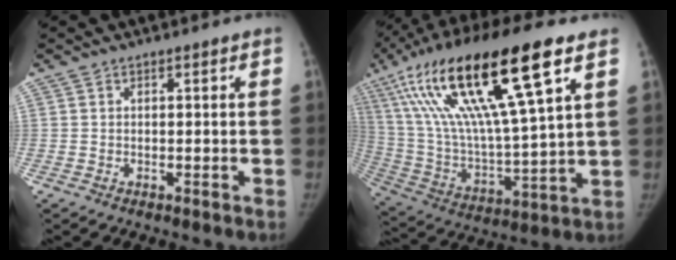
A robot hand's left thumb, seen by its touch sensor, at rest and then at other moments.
{"total": 29.8, "force": [13.4, 6.8, 25.7], "torque": [-0.508, -0.013, 0.245]}